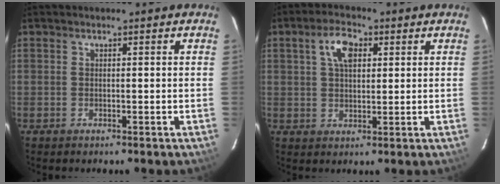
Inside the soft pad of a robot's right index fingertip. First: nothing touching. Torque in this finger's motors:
{"motor_torque": [0.26, 0.08, 0.18, 0.05]}